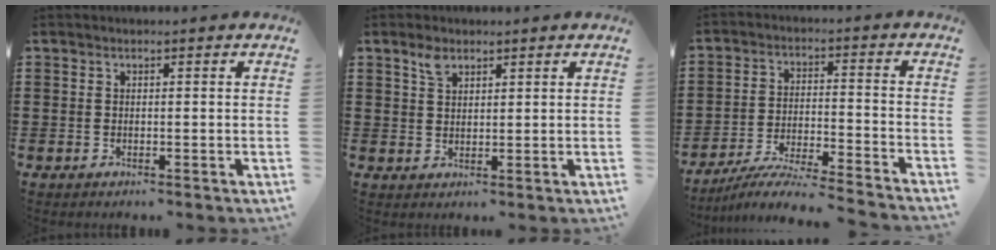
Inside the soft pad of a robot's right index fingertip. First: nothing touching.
{"total": 2.8, "force": [1.9, 1.4, 1.5], "torque": [-0.027, -0.001, 0.033]}
{"total": 5.9, "force": [-5.6, -0.6, 1.8], "torque": [-0.040, -0.014, -0.114]}